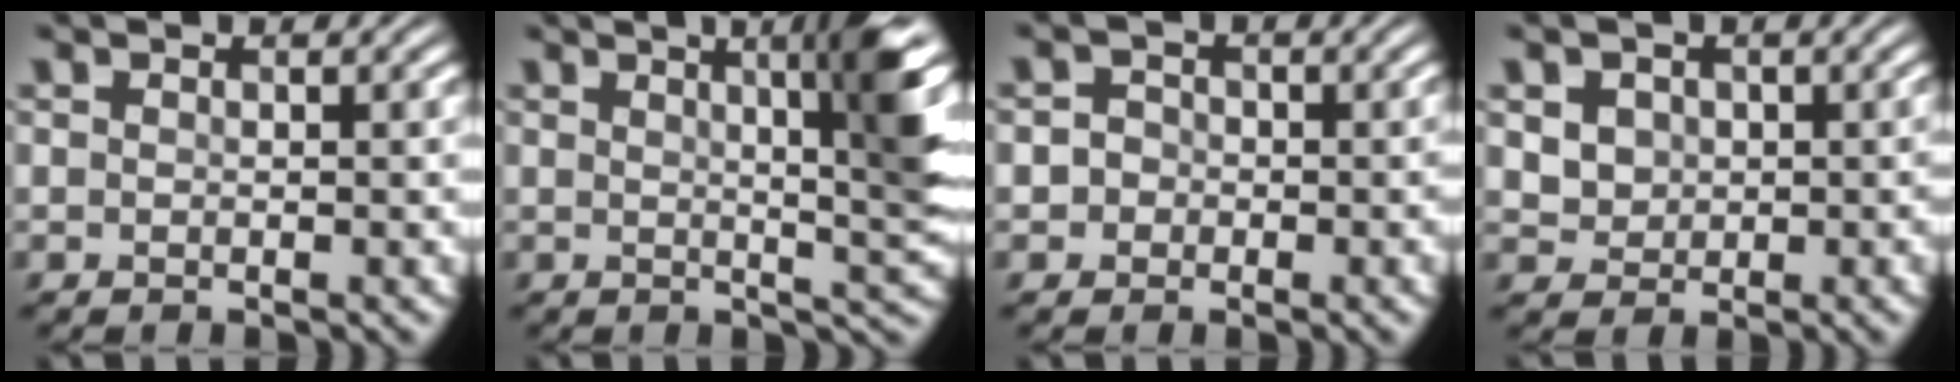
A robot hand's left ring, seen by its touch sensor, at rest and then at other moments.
{"total": 5.2, "force": [2.3, 0.1, 4.6], "torque": [-0.055, 0.008, 0.024]}
{"total": 2.5, "force": [-0.9, 2.3, 0.1], "torque": [0.010, -0.005, -0.026]}
{"total": 4.4, "force": [0.5, 3.7, 2.3], "torque": [-0.042, -0.010, 0.007]}